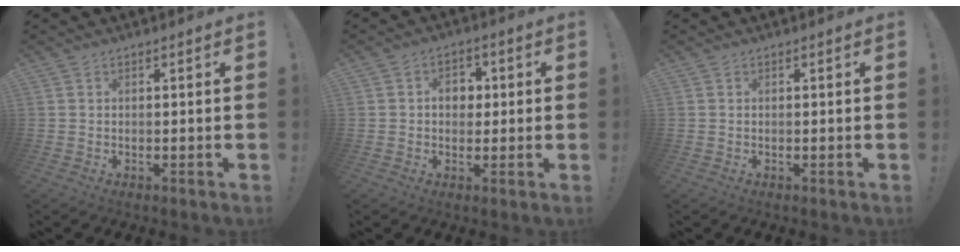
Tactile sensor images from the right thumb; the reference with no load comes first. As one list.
[{"total": 6.0, "force": [0.6, 4.7, 3.7], "torque": [-0.050, 0.006, 0.006]}, {"total": 0.0}]